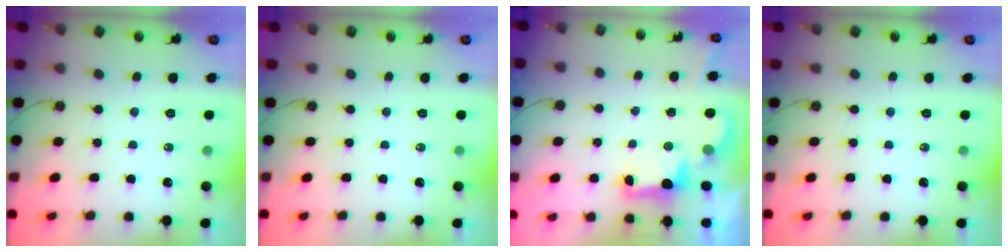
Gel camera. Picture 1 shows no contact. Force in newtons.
{"total": 0.0}
{"total": 3.0, "press": 2.9, "slide": 0.6}
{"total": 0.0}